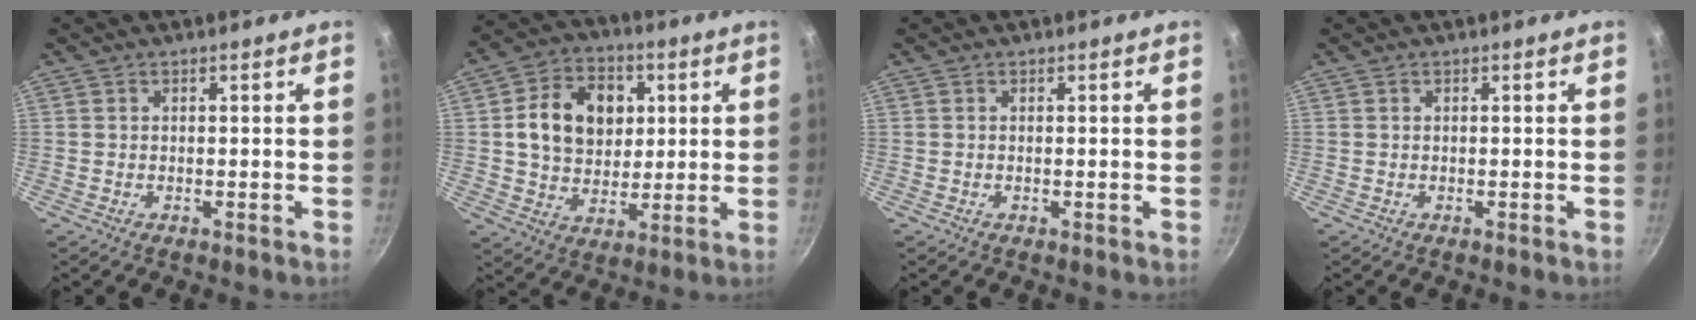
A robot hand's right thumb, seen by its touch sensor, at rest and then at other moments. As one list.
[{"total": 14.5, "force": [2.8, 11.3, 8.6], "torque": [-0.113, 0.005, 0.043]}, {"total": 0.0}, {"total": 0.0}]